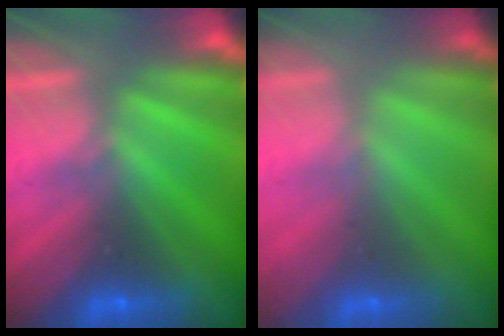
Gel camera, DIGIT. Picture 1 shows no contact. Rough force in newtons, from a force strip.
{"total": 1.6}